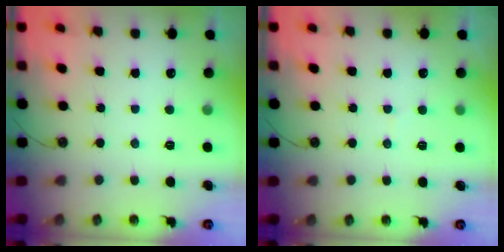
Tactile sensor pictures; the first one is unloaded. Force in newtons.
{"total": 3.5, "press": 3.5, "slide": 0.5}